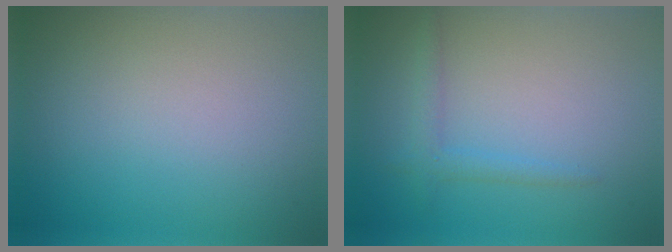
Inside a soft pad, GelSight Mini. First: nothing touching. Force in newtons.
{"total": 1.7, "press": 1.7, "slide": 0.1}